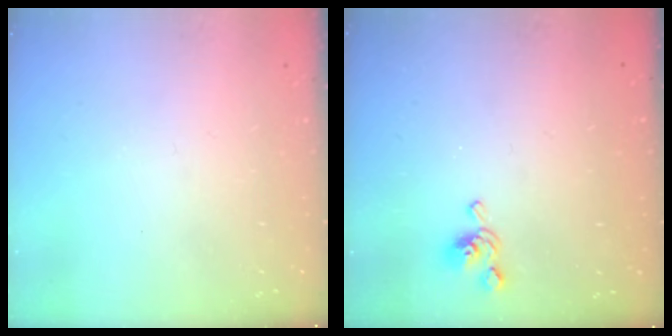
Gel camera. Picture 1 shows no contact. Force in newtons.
{"total": 4.1, "press": 4.0, "slide": 0.6}